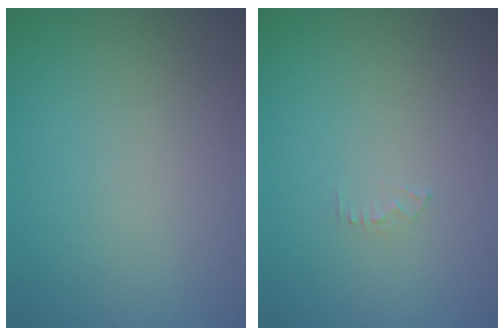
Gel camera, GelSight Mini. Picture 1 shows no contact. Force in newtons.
{"total": 0.7, "press": 0.7, "slide": 0.1}